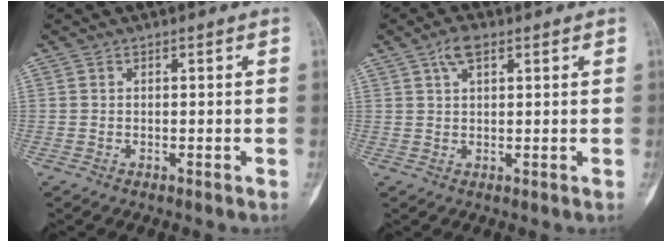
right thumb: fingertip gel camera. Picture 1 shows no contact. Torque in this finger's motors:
{"motor_torque": [-0.28, 0.04, 0.54, -0.05, 0.15]}